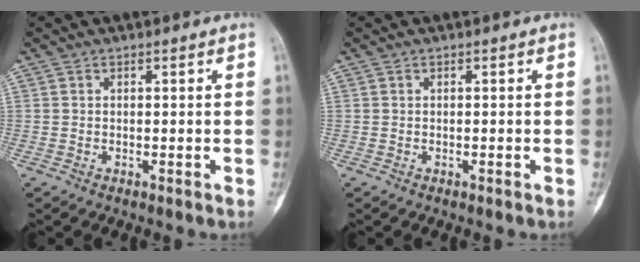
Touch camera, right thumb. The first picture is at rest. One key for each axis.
{"total": 0.0}